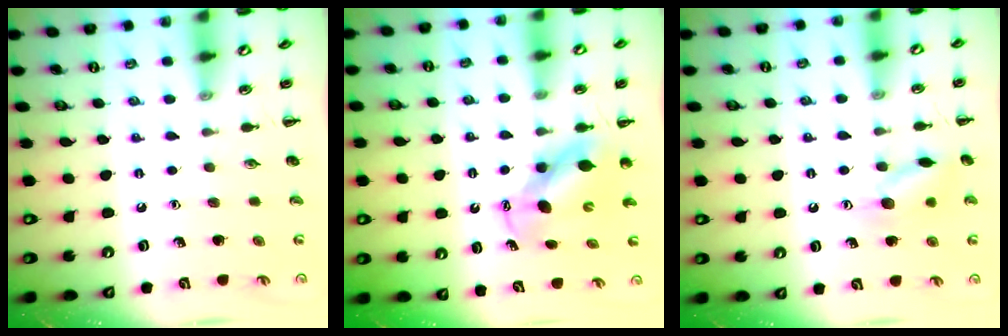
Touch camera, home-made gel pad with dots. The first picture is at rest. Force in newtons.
{"total": 6.7, "press": 6.6, "slide": 1.1}
{"total": 9.5, "press": 9.5, "slide": 0.5}